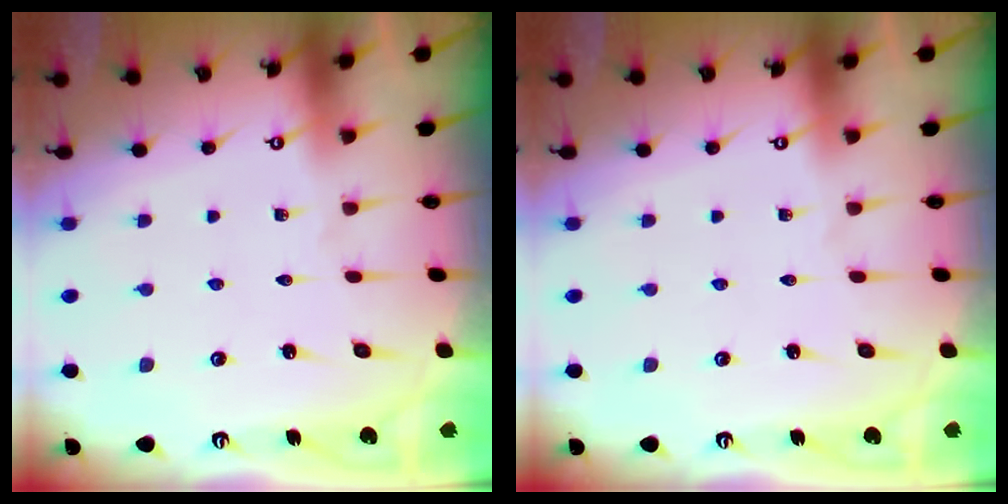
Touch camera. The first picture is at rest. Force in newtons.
{"total": 0.0}